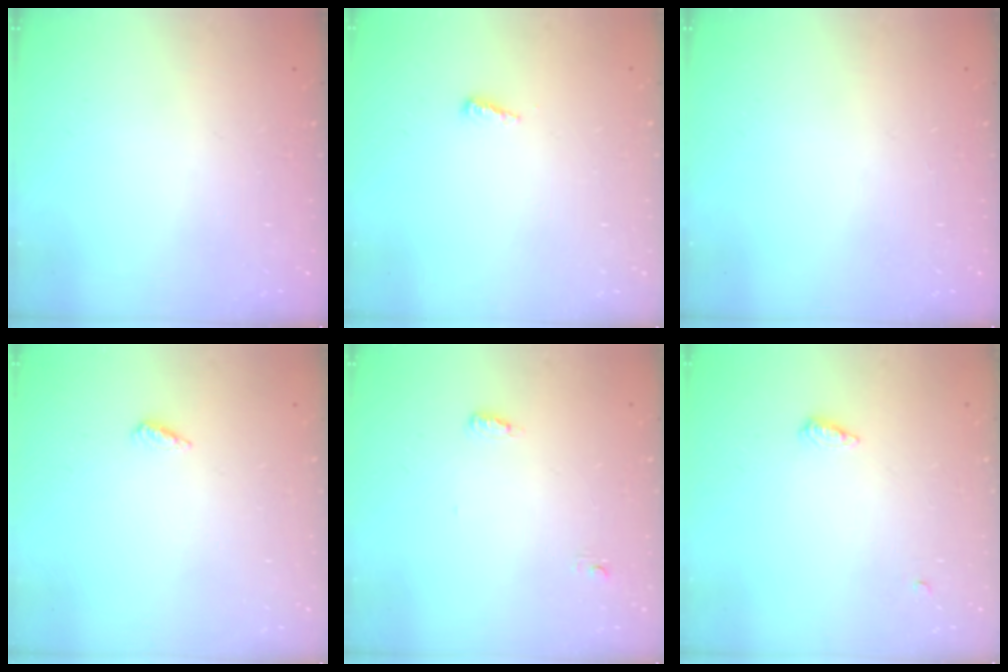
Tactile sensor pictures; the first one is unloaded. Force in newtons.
{"total": 3.1, "press": 3.1, "slide": 0.3}
{"total": 0.0}
{"total": 2.6, "press": 2.2, "slide": 1.3}
{"total": 3.7, "press": 3.5, "slide": 1.2}
{"total": 5.5, "press": 5.4, "slide": 1.0}